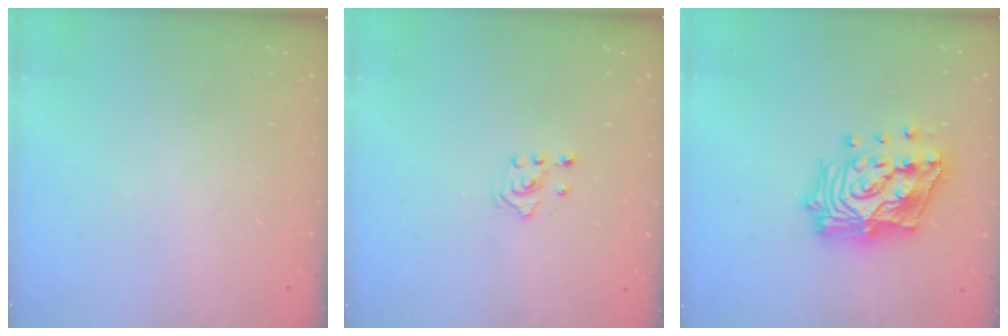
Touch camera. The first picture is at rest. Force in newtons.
{"total": 2.1, "press": 1.8, "slide": 0.9}
{"total": 20.1, "press": 19.9, "slide": 3.0}